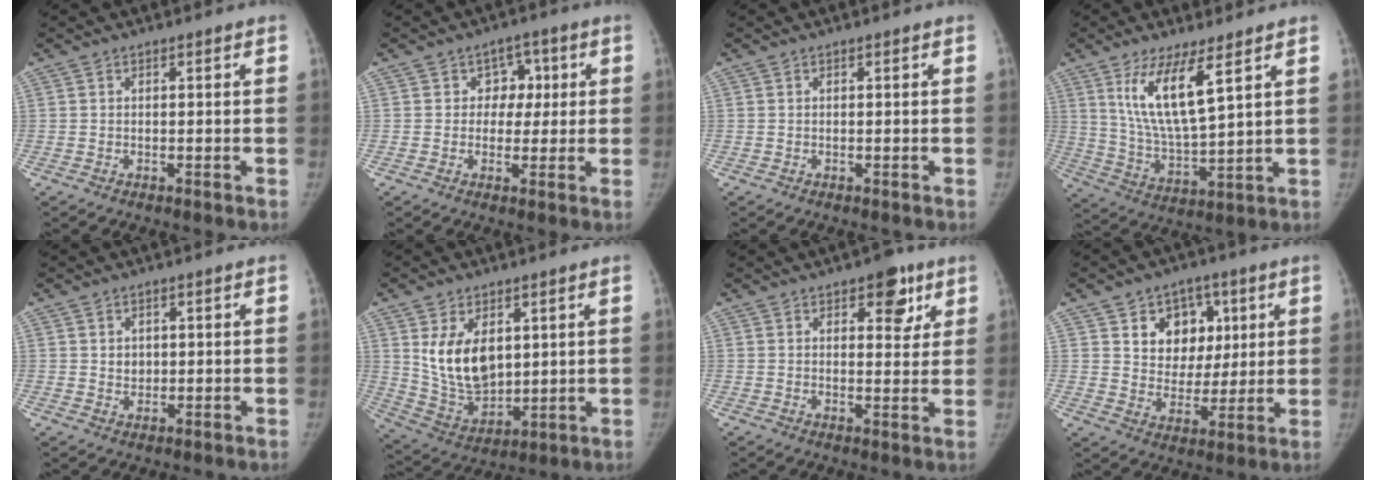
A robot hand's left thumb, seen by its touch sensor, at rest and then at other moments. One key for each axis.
{"total": 5.2, "fx": 1.0, "fy": 4.5, "fz": 2.4, "tx": 0.013, "ty": 0.006, "tz": 0.007}
{"total": 0.0}
{"total": 12.1, "fx": 6.0, "fy": 3.0, "fz": 10.0, "tx": -0.185, "ty": -0.043, "tz": 0.127}
{"total": 2.2, "fx": 0.5, "fy": 1.9, "fz": 1.1, "tx": -0.006, "ty": -0.004, "tz": 0.011}
{"total": 12.8, "fx": 3.5, "fy": 8.0, "fz": 9.2, "tx": -0.132, "ty": -0.025, "tz": 0.086}
{"total": 7.2, "fx": 3.8, "fy": 3.8, "fz": 4.9, "tx": -0.028, "ty": -0.015, "tz": 0.045}
{"total": 11.8, "fx": 4.5, "fy": 9.4, "fz": 5.5, "tx": -0.034, "ty": -0.017, "tz": 0.076}